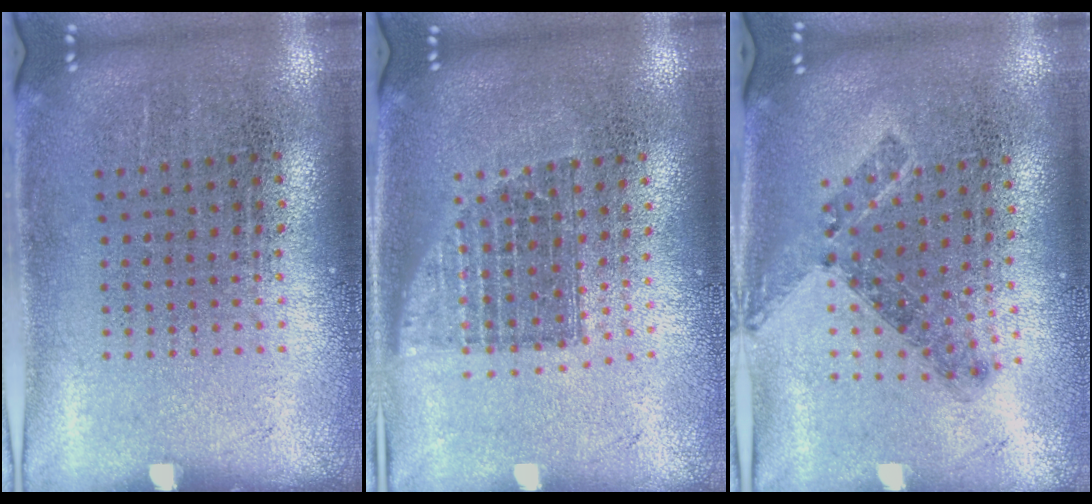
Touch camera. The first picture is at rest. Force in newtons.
{"total": 1.4, "press": 1.1, "slide": 0.8}
{"total": 0.8, "press": 0.8, "slide": 0.3}